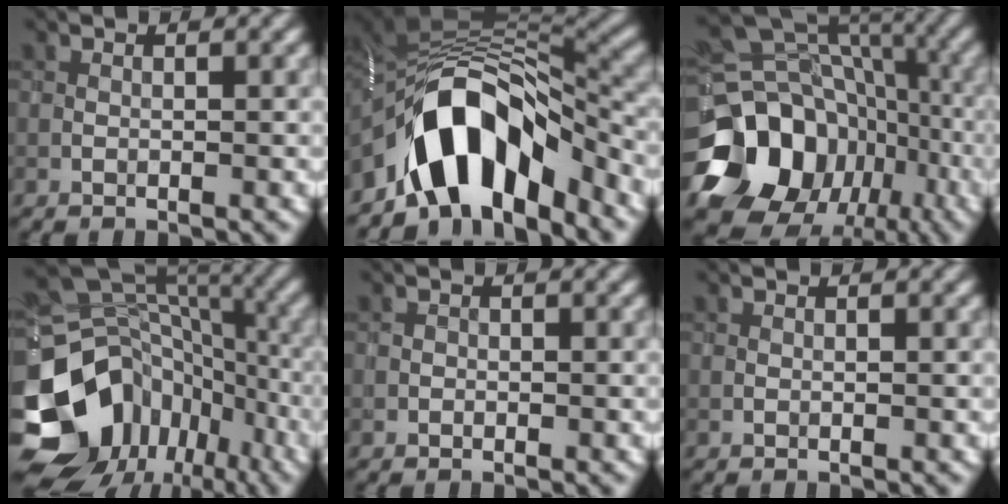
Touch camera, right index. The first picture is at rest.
{"total": 11.4, "force": [-6.1, 5.6, 7.8], "torque": [-0.112, 0.007, -0.102]}
{"total": 17.7, "force": [-7.1, 14.1, 8.0], "torque": [-0.153, -0.004, -0.113]}
{"total": 18.2, "force": [-8.2, 14.1, 8.0], "torque": [-0.186, -0.015, -0.114]}
{"total": 0.0}
{"total": 0.0}